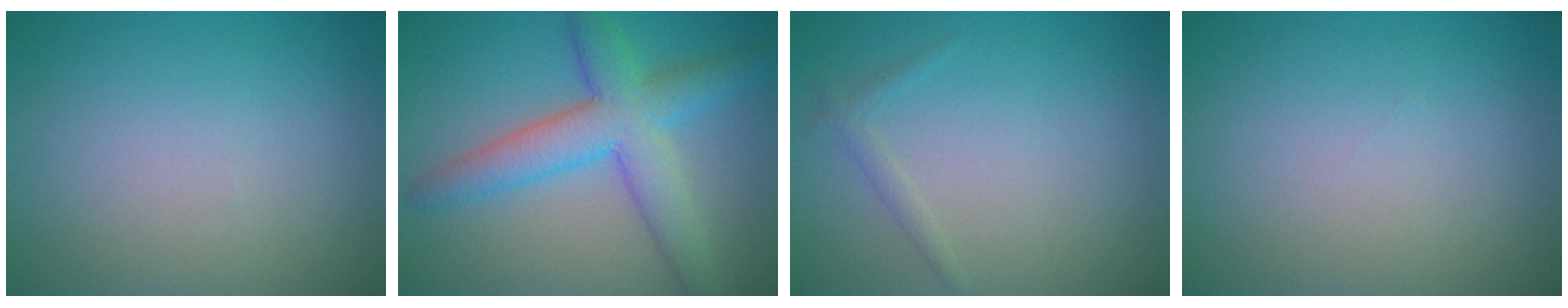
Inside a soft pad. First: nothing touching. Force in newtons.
{"total": 6.6, "press": 6.6, "slide": 0.1}
{"total": 1.1, "press": 1.1, "slide": 0.1}
{"total": 0.0}